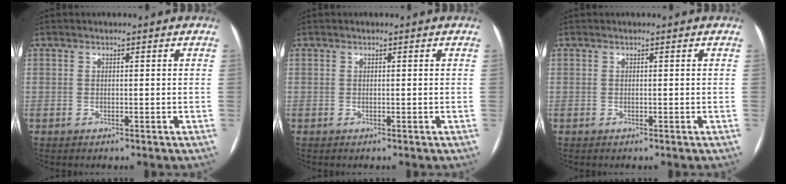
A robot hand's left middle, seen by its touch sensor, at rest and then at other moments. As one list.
[{"total": 0.0}, {"total": 0.0}]